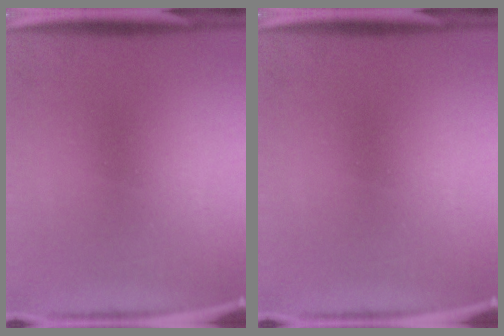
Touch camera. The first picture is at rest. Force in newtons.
{"total": 0.0}